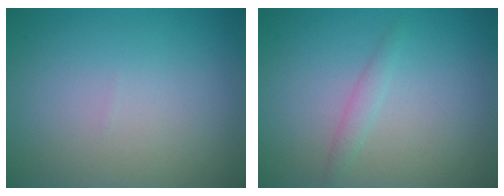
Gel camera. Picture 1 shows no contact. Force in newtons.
{"total": 1.1, "press": 1.1, "slide": 0.0}